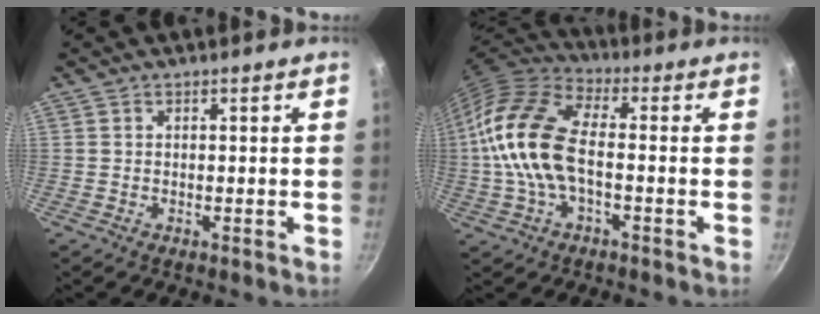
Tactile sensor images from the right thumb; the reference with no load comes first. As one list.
[{"total": 16.0, "force": [-1.2, 8.5, 13.5], "torque": [-0.259, 0.034, -0.040]}]